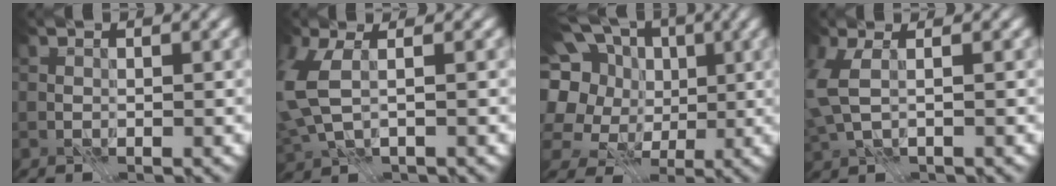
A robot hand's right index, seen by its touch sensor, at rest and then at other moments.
{"total": 6.3, "force": [0.5, 3.6, 5.2], "torque": [-0.150, -0.010, 0.022]}
{"total": 16.3, "force": [2.4, 13.9, 8.1], "torque": [-0.207, 0.022, 0.025]}
{"total": 3.4, "force": [0.4, 1.6, 2.9], "torque": [-0.084, 0.000, 0.013]}